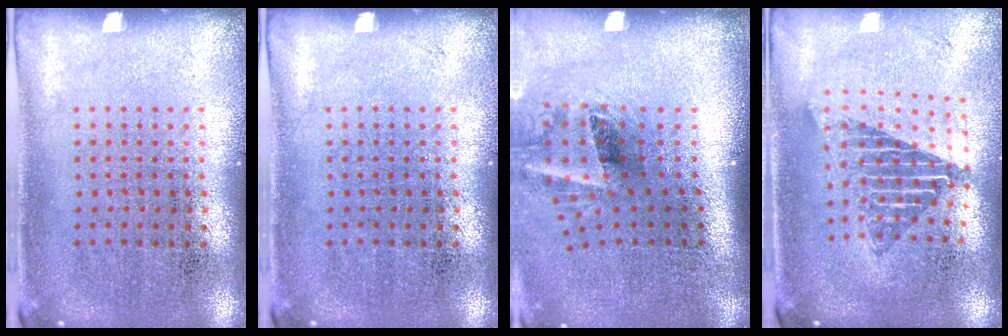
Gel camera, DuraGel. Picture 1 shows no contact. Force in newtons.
{"total": 0.0}
{"total": 2.0, "press": 1.2, "slide": 1.6}
{"total": 1.7, "press": 1.4, "slide": 1.0}